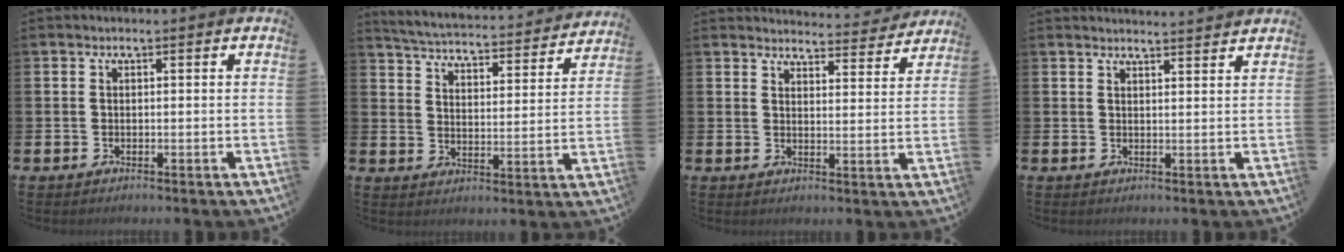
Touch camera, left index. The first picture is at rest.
{"total": 4.6, "force": [4.5, 0.5, 0.8], "torque": [-0.038, -0.045, 0.071]}
{"total": 4.2, "force": [4.2, 0.4, 0.1], "torque": [0.000, -0.034, 0.069]}
{"total": 2.6, "force": [2.5, -0.2, -0.1], "torque": [0.011, -0.019, 0.043]}